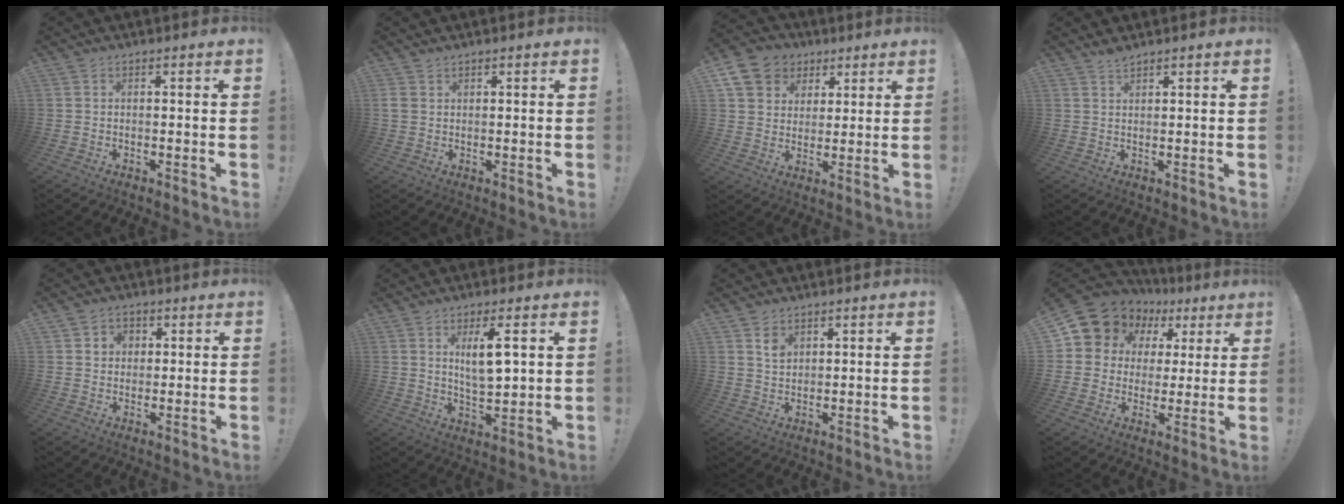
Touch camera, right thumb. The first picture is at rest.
{"total": 2.0, "force": [1.2, 1.4, 0.9], "torque": [-0.023, 0.001, 0.026]}
{"total": 12.1, "force": [5.4, 9.8, 4.4], "torque": [-0.064, -0.028, 0.110]}
{"total": 1.9, "force": [1.7, 0.4, 0.7], "torque": [-0.012, -0.007, 0.031]}
{"total": 4.0, "force": [1.1, 3.7, 1.1], "torque": [-0.007, -0.002, 0.019]}
{"total": 8.7, "force": [3.1, 2.4, 7.8], "torque": [-0.126, -0.010, 0.049]}
{"total": 3.7, "force": [2.1, 2.5, 1.7], "torque": [-0.009, -0.017, 0.034]}
{"total": 10.8, "force": [5.9, 8.5, 3.3], "torque": [-0.056, -0.044, 0.115]}